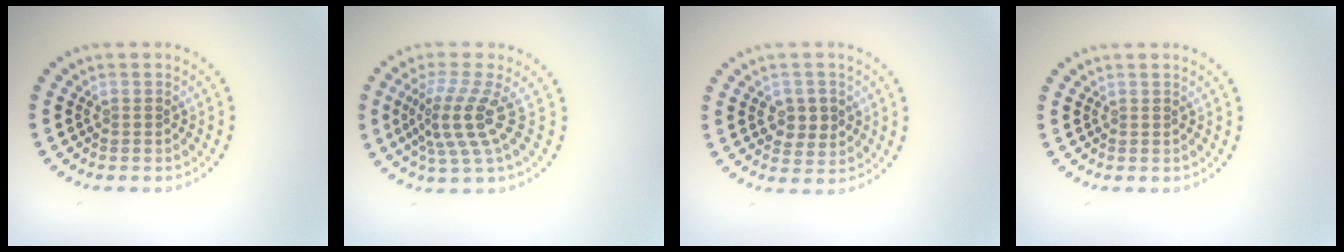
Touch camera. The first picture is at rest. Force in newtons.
{"total": 4.0, "press": 2.8, "slide": 2.8}
{"total": 2.7, "press": 2.7, "slide": 0.5}
{"total": 0.0}